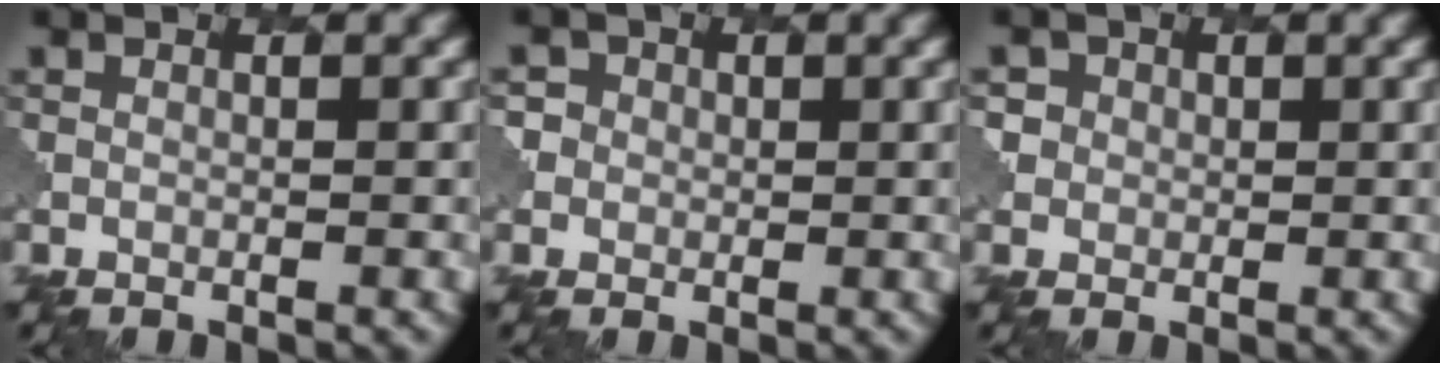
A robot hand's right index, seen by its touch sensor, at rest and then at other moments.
{"total": 2.9, "force": [0.7, 2.7, 0.5], "torque": [0.011, 0.018, -0.019]}
{"total": 2.6, "force": [1.1, 2.3, 0.3], "torque": [0.006, 0.009, 0.004]}